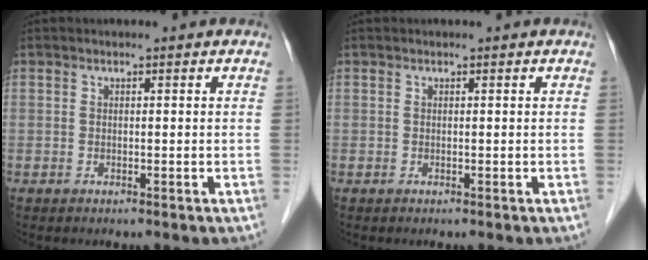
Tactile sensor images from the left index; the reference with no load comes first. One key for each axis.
{"total": 0.0}